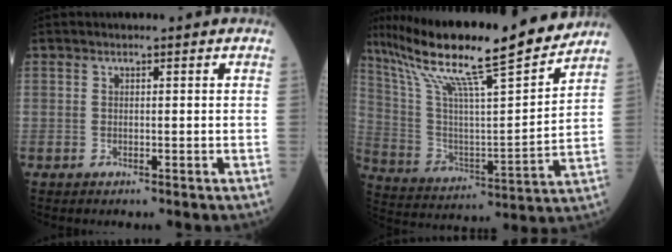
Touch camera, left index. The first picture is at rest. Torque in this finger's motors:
{"motor_torque": [1.02, -1.12, 0.63, 0.14]}